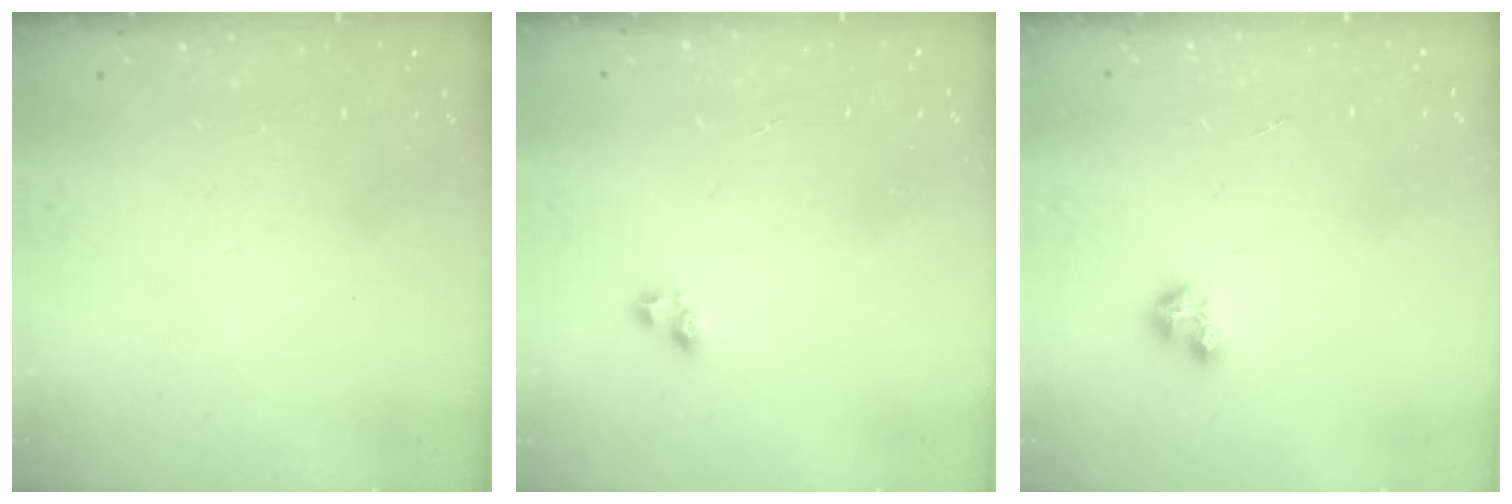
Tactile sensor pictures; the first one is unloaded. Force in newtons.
{"total": 2.2, "press": 1.9, "slide": 1.1}
{"total": 3.2, "press": 3.2, "slide": 0.4}